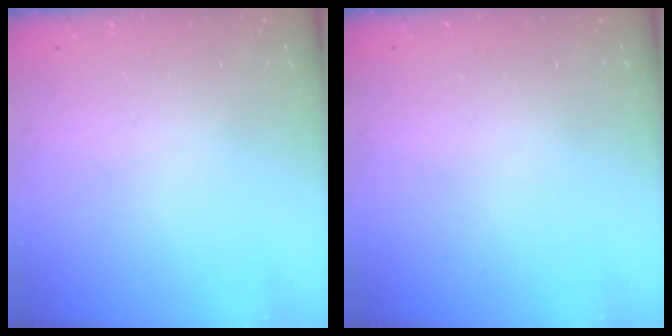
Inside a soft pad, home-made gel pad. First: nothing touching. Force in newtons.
{"total": 0.0}